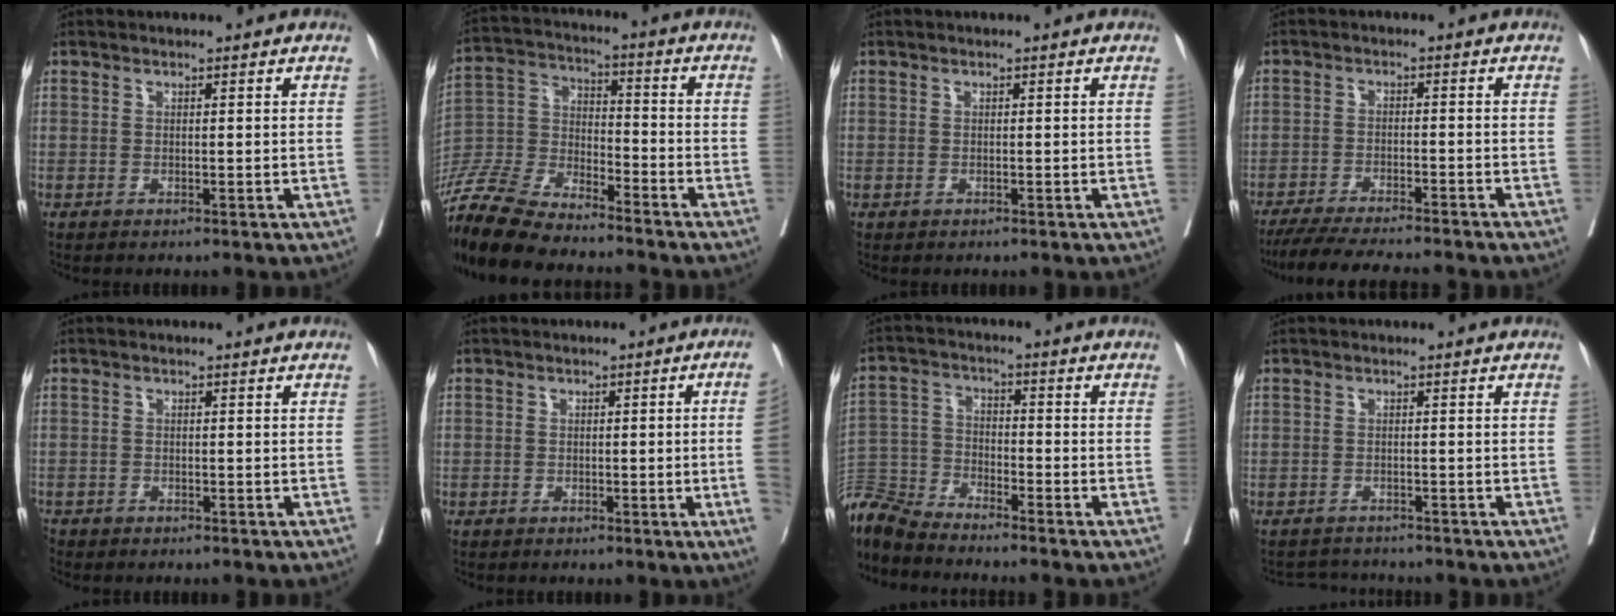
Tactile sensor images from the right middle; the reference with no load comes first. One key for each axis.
{"total": 16.8, "fx": -14.9, "fy": 3.0, "fz": 7.3, "tx": -0.162, "ty": -0.018, "tz": -0.280}
{"total": 0.0}
{"total": 11.8, "fx": -10.5, "fy": 0.6, "fz": 5.5, "tx": -0.076, "ty": -0.019, "tz": -0.157}
{"total": 1.6, "fx": -1.2, "fy": 1.0, "fz": 0.1, "tx": -0.011, "ty": 0.000, "tz": -0.024}
{"total": 4.8, "fx": -0.9, "fy": -0.3, "fz": 4.7, "tx": -0.059, "ty": 0.000, "tz": -0.012}
{"total": 9.3, "fx": -9.1, "fy": 0.5, "fz": 1.7, "tx": -0.042, "ty": -0.001, "tz": -0.184}
{"total": 2.5, "fx": -2.4, "fy": 0.3, "fz": -0.6, "tx": 0.010, "ty": -0.012, "tz": -0.039}